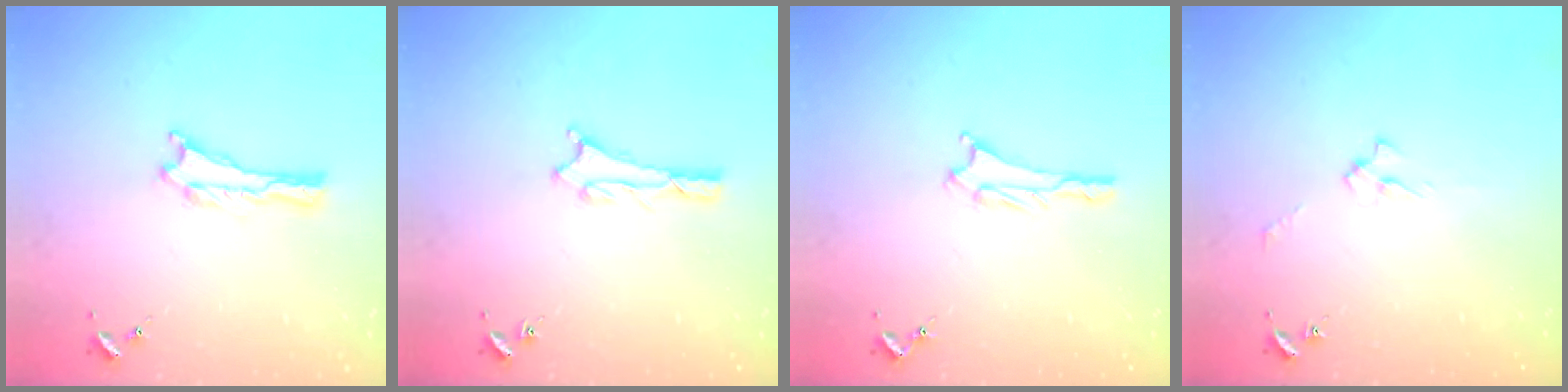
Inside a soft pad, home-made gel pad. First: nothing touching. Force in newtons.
{"total": 1.1, "press": 1.0, "slide": 0.1}
{"total": 0.8, "press": 0.8, "slide": 0.1}
{"total": 2.4, "press": 2.4, "slide": 0.4}